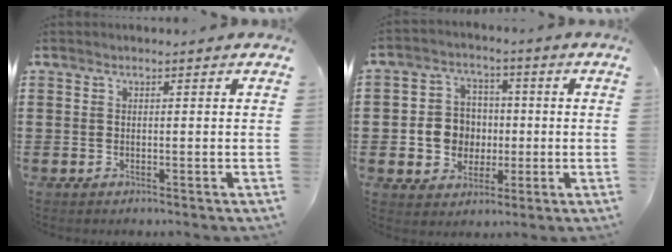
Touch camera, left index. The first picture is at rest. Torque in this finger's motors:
{"motor_torque": [0.89, -0.16, 0.31, 0.07]}